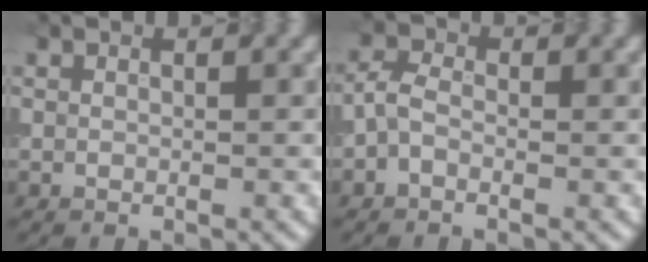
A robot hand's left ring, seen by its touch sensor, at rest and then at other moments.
{"total": 1.9, "force": [-0.8, 1.2, 1.2], "torque": [-0.025, 0.006, -0.024]}